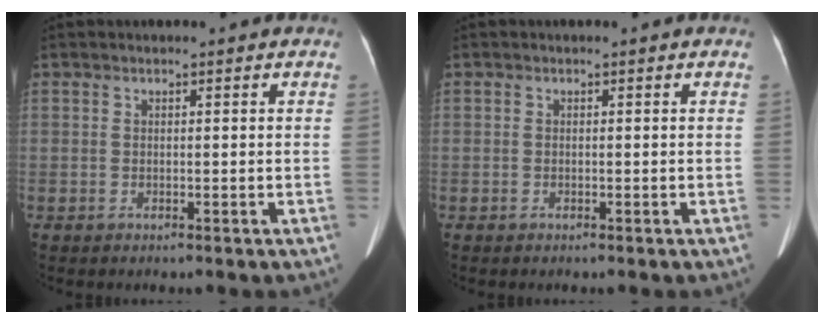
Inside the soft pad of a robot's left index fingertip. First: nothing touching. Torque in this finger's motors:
{"motor_torque": [0.14, -0.03, 0.04, 0.00]}